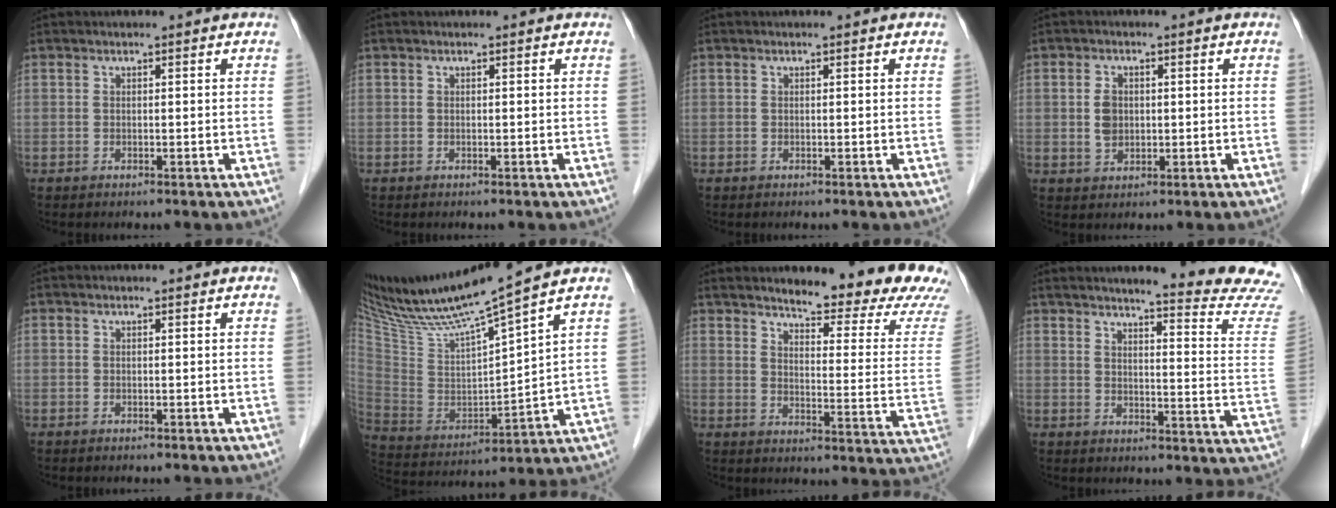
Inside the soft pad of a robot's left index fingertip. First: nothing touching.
{"total": 0.0}
{"total": 0.0}
{"total": 3.4, "force": [0.2, 2.4, 2.4], "torque": [-0.052, 0.005, 0.007]}
{"total": 0.0}
{"total": 18.5, "force": [15.4, -1.2, 10.2], "torque": [-0.184, -0.014, 0.289]}
{"total": 18.0, "force": [16.1, 1.4, 7.9], "torque": [-0.098, -0.078, 0.184]}
{"total": 16.8, "force": [15.6, -1.9, 6.1], "torque": [-0.084, -0.109, 0.170]}